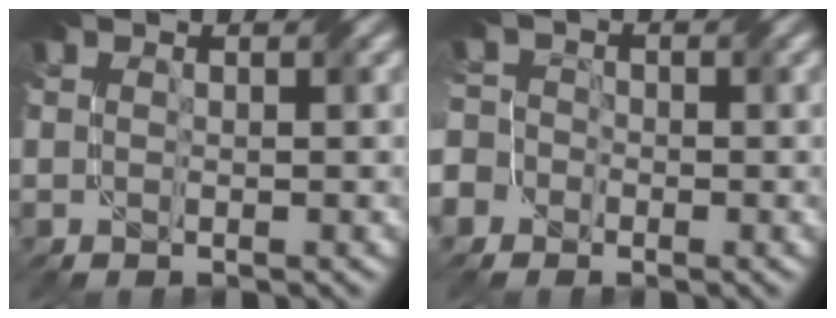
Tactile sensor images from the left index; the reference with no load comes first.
{"total": 5.7, "force": [-3.3, 4.4, 1.4], "torque": [-0.030, 0.003, -0.073]}